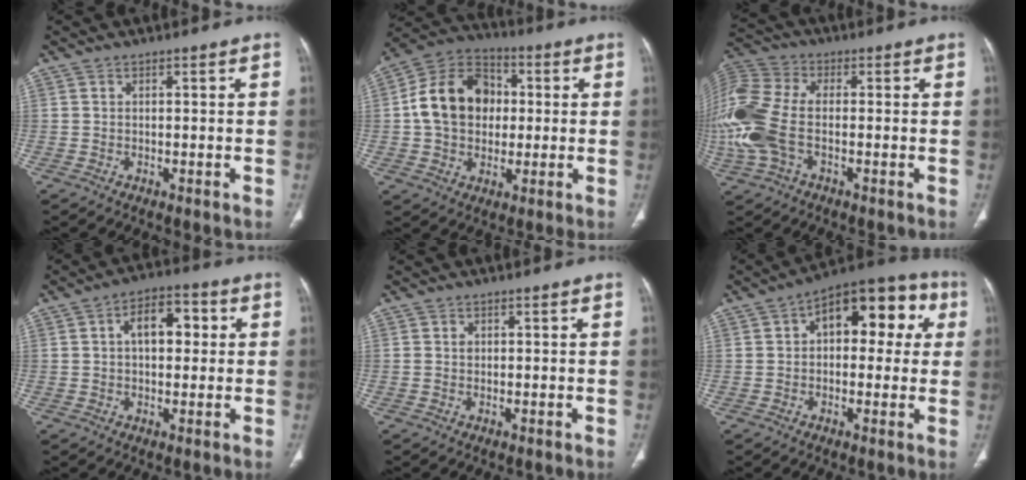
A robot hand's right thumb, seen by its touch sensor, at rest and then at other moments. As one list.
[{"total": 15.6, "force": [1.0, 12.1, 9.7], "torque": [-0.142, 0.025, 0.010]}, {"total": 17.9, "force": [-1.8, 10.7, 14.2], "torque": [-0.369, 0.010, -0.031]}, {"total": 8.6, "force": [1.7, 5.0, 6.8], "torque": [-0.085, 0.020, 0.022]}, {"total": 0.9, "force": [0.2, 0.7, 0.6], "torque": [-0.012, 0.003, 0.006]}, {"total": 15.5, "force": [3.7, 8.7, 12.3], "torque": [-0.119, 0.040, 0.044]}]